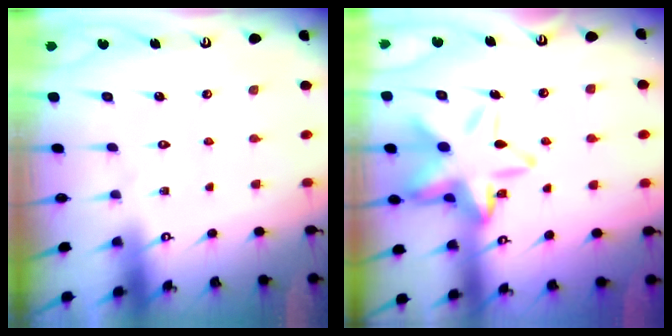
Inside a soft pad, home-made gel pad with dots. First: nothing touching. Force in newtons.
{"total": 15.7, "press": 15.6, "slide": 1.5}